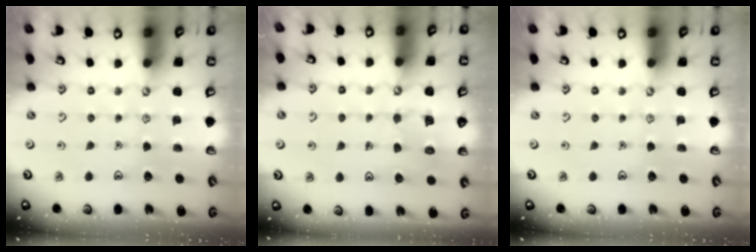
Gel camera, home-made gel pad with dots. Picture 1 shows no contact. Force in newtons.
{"total": 5.7, "press": 5.7, "slide": 0.3}
{"total": 0.0}